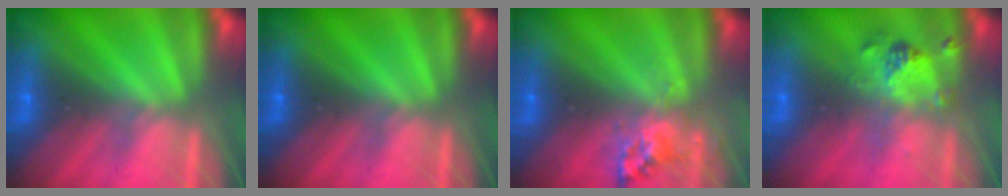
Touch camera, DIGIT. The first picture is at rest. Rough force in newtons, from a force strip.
{"total": 0.0}
{"total": 2.6}
{"total": 2.4}